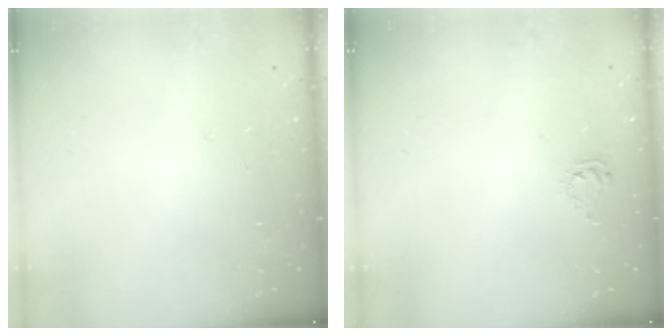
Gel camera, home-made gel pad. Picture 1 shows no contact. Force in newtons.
{"total": 3.8, "press": 3.8, "slide": 0.2}